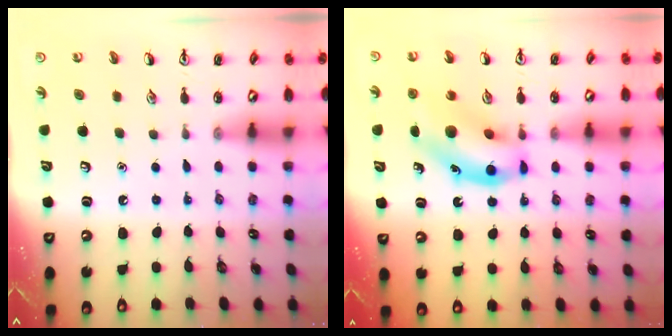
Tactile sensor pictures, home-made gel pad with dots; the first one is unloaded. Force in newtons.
{"total": 12.0, "press": 11.5, "slide": 3.5}